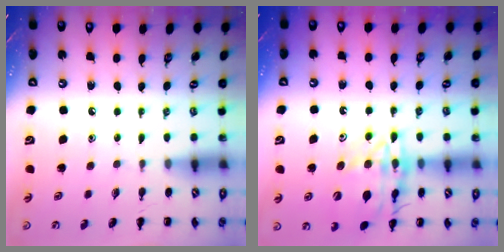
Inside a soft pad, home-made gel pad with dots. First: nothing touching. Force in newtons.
{"total": 16.8, "press": 16.7, "slide": 1.6}